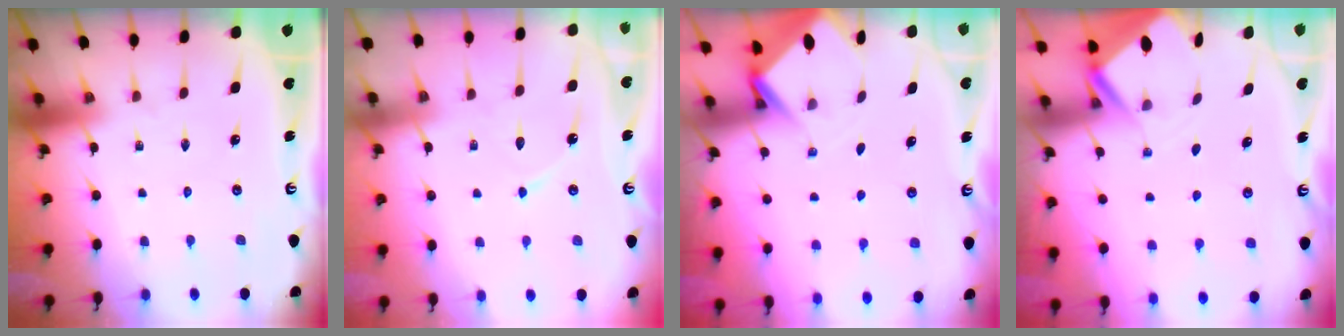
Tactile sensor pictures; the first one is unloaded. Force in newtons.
{"total": 6.1, "press": 6.1, "slide": 0.7}
{"total": 3.0, "press": 2.9, "slide": 0.3}
{"total": 3.1, "press": 3.1, "slide": 0.3}